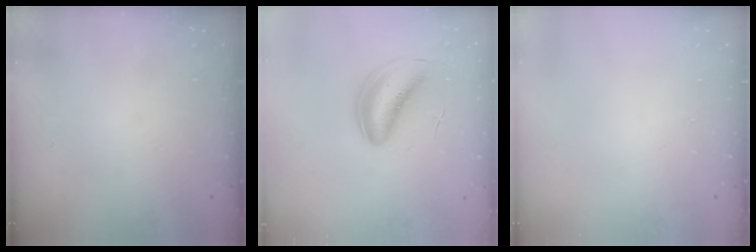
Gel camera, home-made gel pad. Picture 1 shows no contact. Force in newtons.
{"total": 6.5, "press": 6.1, "slide": 2.4}
{"total": 0.0}